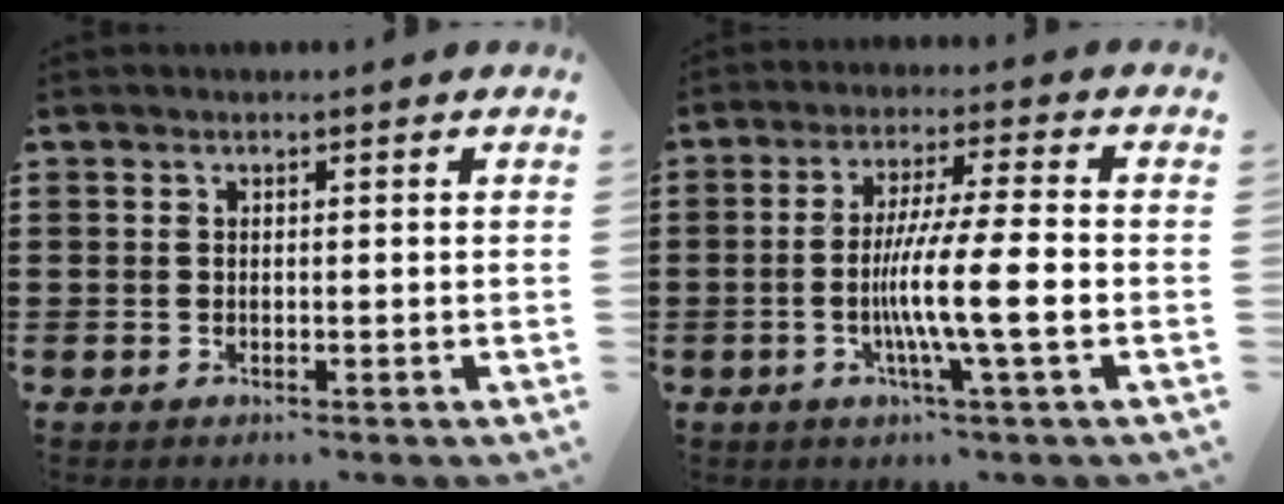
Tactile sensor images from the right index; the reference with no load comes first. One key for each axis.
{"total": 10.0, "fx": -2.1, "fy": 0.3, "fz": 9.8, "tx": -0.178, "ty": -0.011, "tz": -0.042}